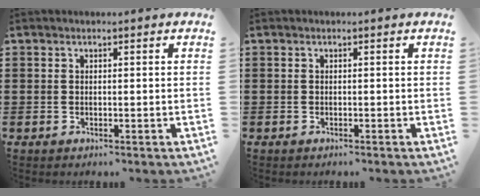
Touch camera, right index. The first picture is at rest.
{"total": 0.0}